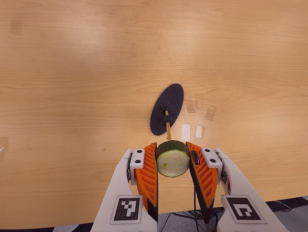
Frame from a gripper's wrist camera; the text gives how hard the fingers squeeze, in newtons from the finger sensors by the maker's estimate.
{"total": 11.8, "left": 11.1, "right": 12.6}